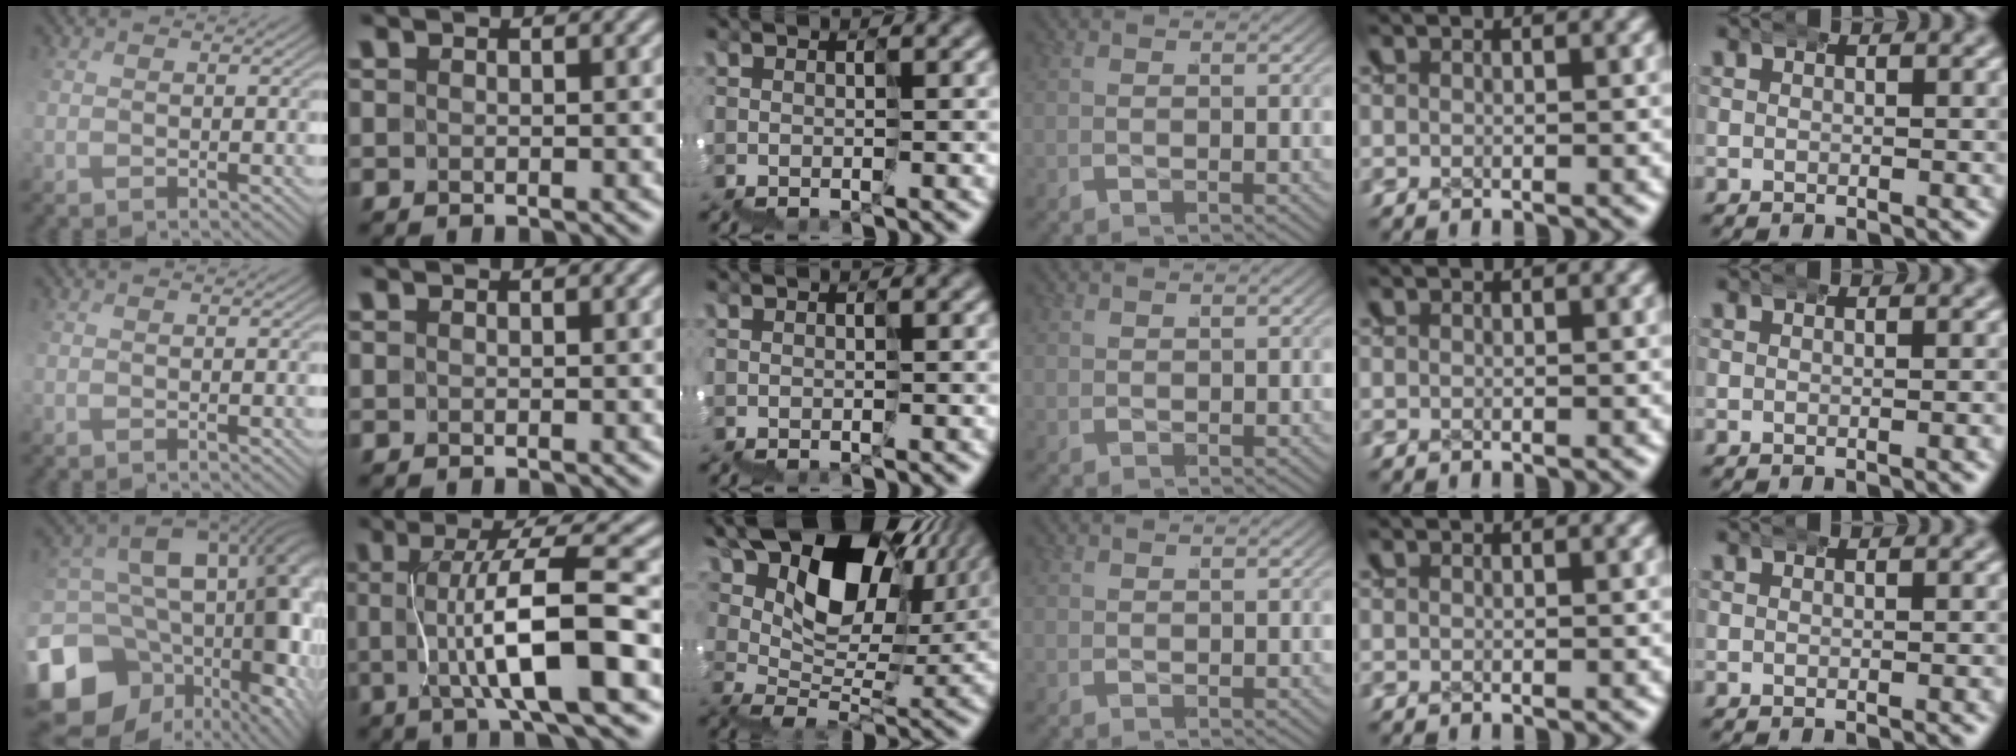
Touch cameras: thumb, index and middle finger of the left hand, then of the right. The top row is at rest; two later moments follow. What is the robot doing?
{"motion": "wrap", "object": "ethernet cable"}